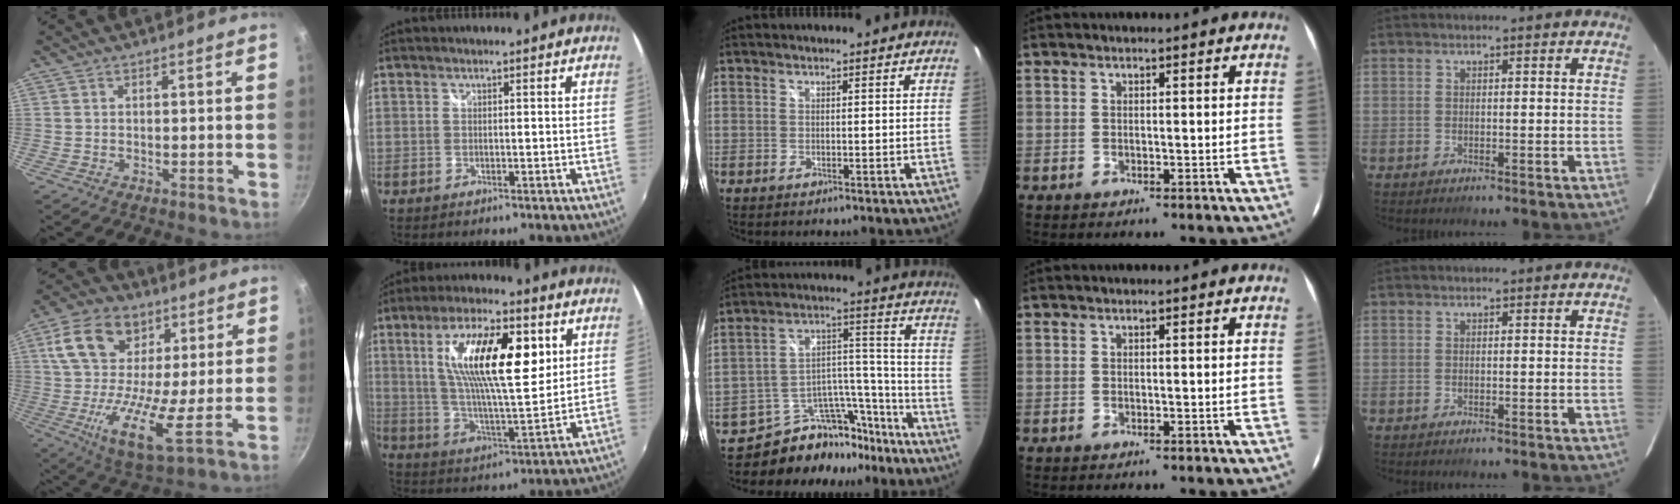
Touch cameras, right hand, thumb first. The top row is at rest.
{"thumb": {"total": 18.1, "force": [5.0, 10.6, 13.8], "torque": [-0.232, -0.019, 0.071]}, "index": {"total": 18.4, "force": [5.8, 5.7, 16.6], "torque": [-0.292, 0.007, 0.101]}, "middle": {"total": 14.3, "force": [-12.5, 6.6, 2.4], "torque": [-0.034, 0.073, -0.186]}}